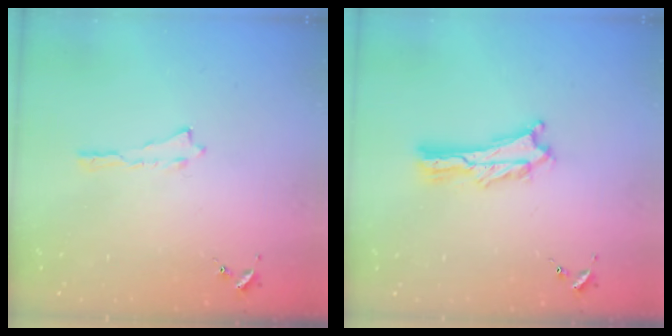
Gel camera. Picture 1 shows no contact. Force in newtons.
{"total": 2.7, "press": 2.7, "slide": 0.3}